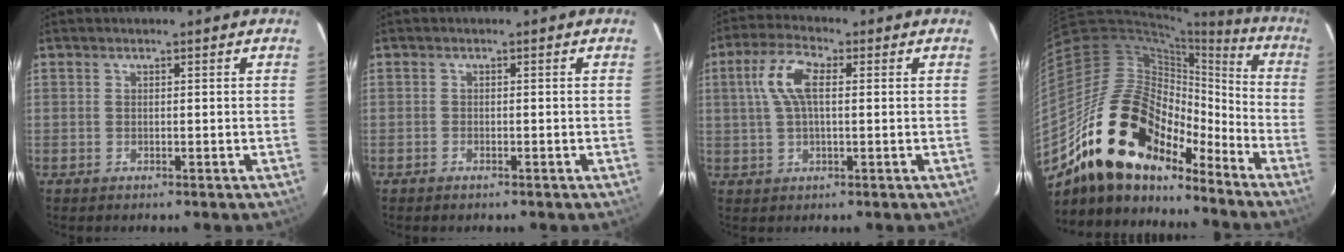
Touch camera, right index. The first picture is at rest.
{"total": 0.8, "force": [-0.7, 0.3, 0.2], "torque": [-0.007, 0.000, -0.013]}
{"total": 7.4, "force": [1.5, 2.8, 6.6], "torque": [-0.139, 0.018, 0.029]}
{"total": 22.9, "force": [-16.4, 11.0, 11.6], "torque": [-0.214, 0.010, -0.285]}